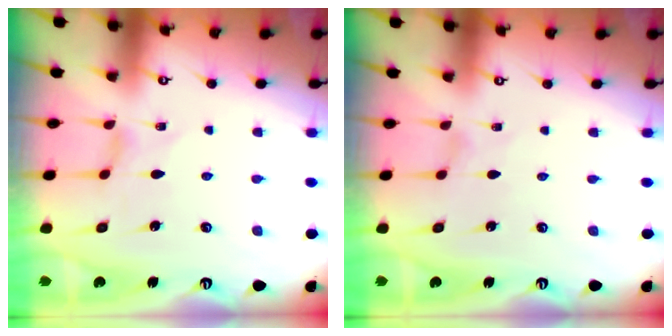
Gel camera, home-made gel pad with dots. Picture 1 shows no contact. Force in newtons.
{"total": 0.0}